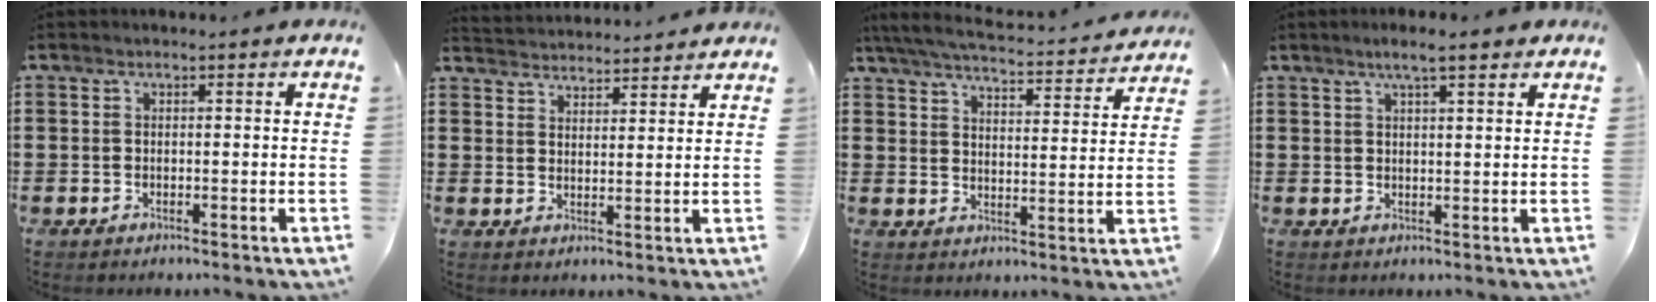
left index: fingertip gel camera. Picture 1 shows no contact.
{"total": 3.2, "force": [3.2, -0.3, -0.4], "torque": [-0.002, -0.016, 0.058]}
{"total": 5.1, "force": [4.7, -0.2, 1.9], "torque": [-0.059, -0.036, 0.076]}
{"total": 3.8, "force": [2.7, 0.4, 2.7], "torque": [-0.057, 0.004, 0.046]}